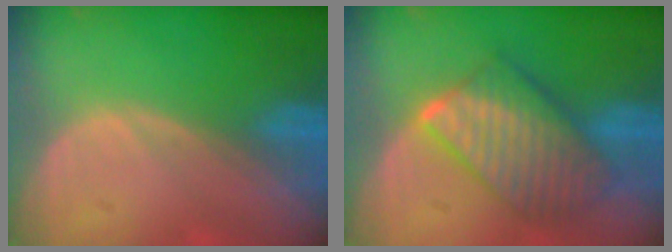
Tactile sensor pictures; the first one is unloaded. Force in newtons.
{"total": 9.6, "press": 9.6, "slide": 0.9}